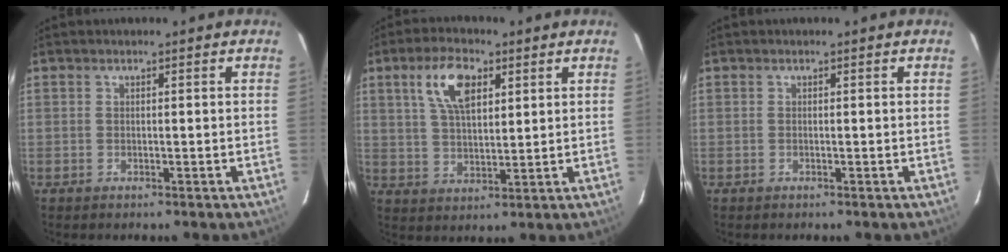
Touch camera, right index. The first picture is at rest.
{"total": 9.2, "force": [4.1, 4.3, 7.1], "torque": [-0.131, 0.017, 0.078]}
{"total": 0.0}